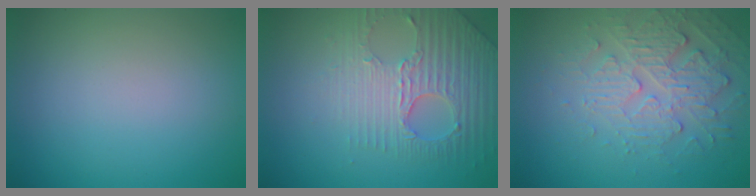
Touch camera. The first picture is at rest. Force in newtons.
{"total": 3.9, "press": 3.8, "slide": 1.1}
{"total": 3.9, "press": 3.5, "slide": 1.8}